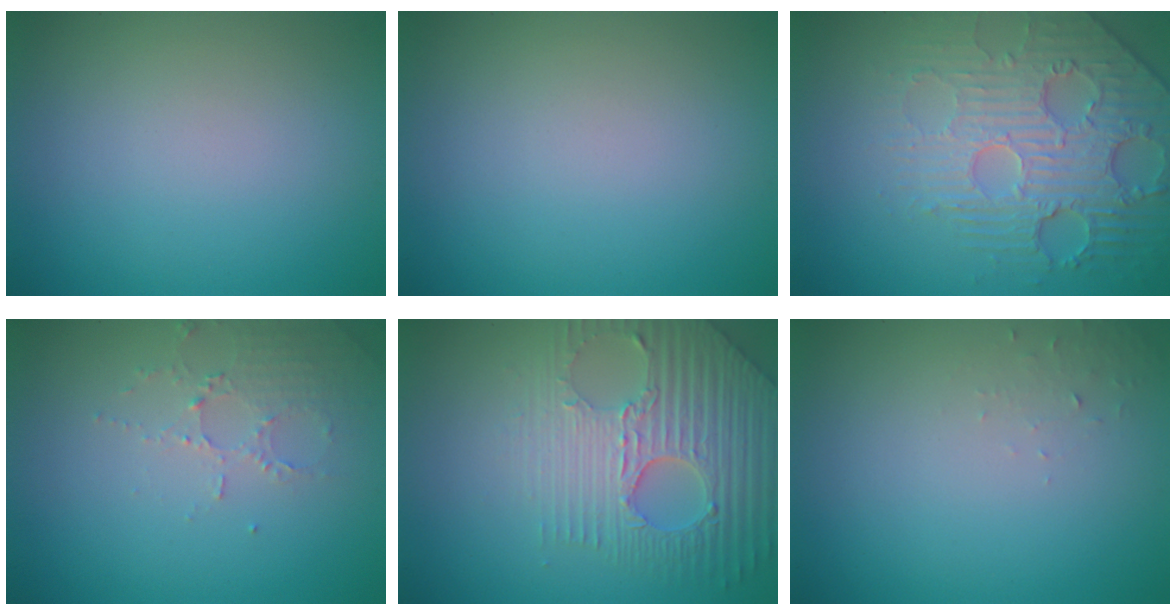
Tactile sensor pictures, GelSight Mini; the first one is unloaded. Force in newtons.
{"total": 0.0}
{"total": 4.7, "press": 4.4, "slide": 1.7}
{"total": 2.1, "press": 2.1, "slide": 0.4}
{"total": 7.0, "press": 5.2, "slide": 4.7}
{"total": 1.0, "press": 0.9, "slide": 0.1}